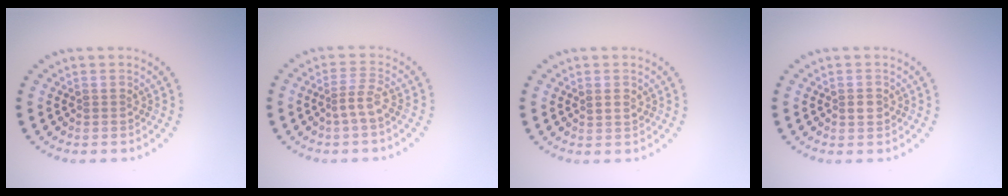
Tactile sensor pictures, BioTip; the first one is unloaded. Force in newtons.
{"total": 1.8, "press": 1.3, "slide": 1.3}
{"total": 1.1, "press": 1.0, "slide": 0.4}
{"total": 0.9, "press": 0.8, "slide": 0.3}